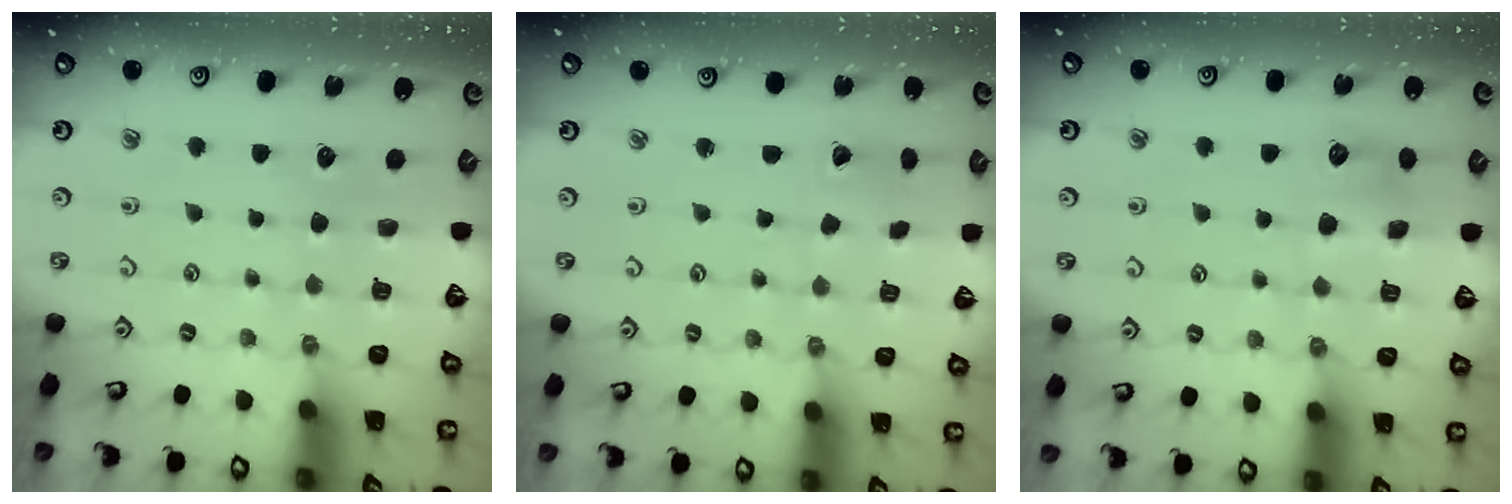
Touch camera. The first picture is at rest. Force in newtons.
{"total": 2.4, "press": 2.4, "slide": 0.2}
{"total": 6.1, "press": 6.1, "slide": 0.7}